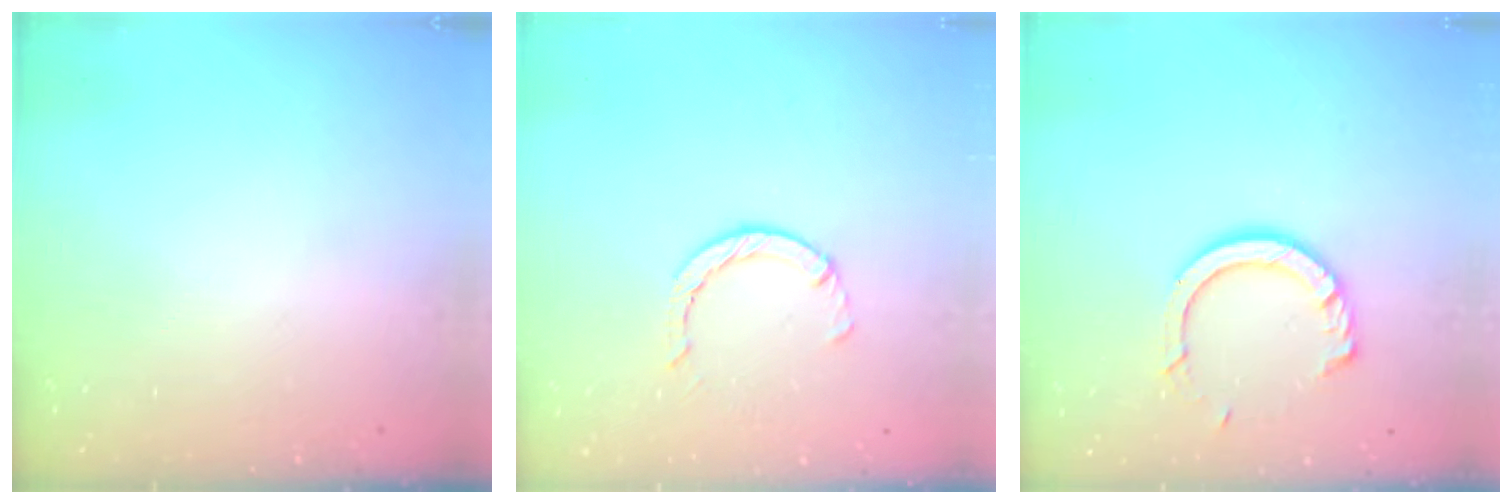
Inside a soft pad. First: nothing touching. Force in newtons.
{"total": 2.5, "press": 2.4, "slide": 0.4}
{"total": 10.0, "press": 10.0, "slide": 0.9}